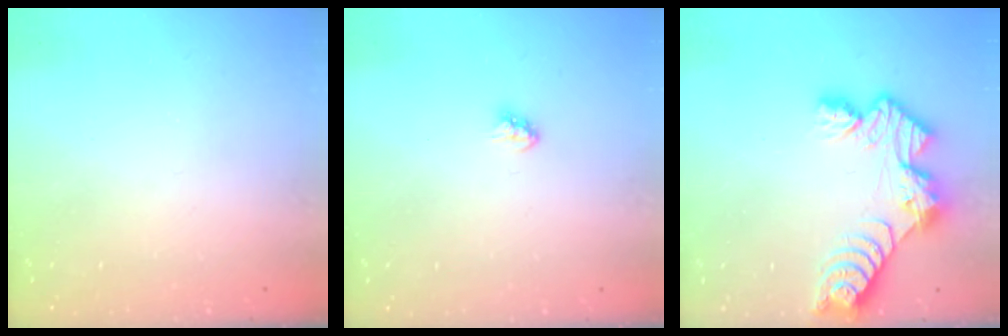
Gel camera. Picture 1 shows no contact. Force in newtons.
{"total": 2.9, "press": 2.9, "slide": 0.2}
{"total": 10.3, "press": 10.3, "slide": 1.0}